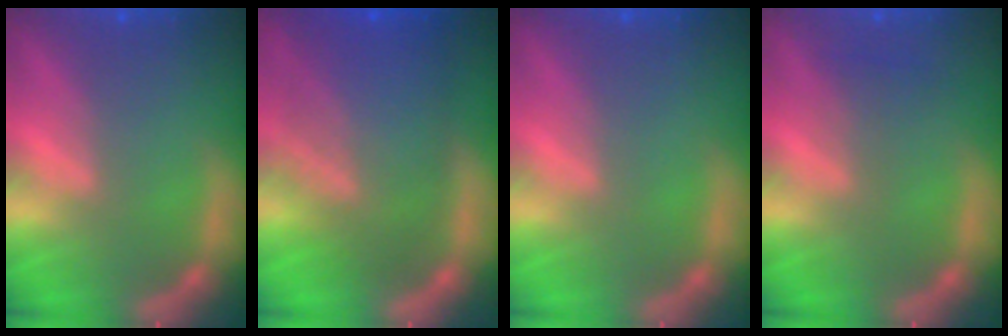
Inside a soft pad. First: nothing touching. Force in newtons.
{"total": 9.1}
{"total": 0.0}
{"total": 1.5}